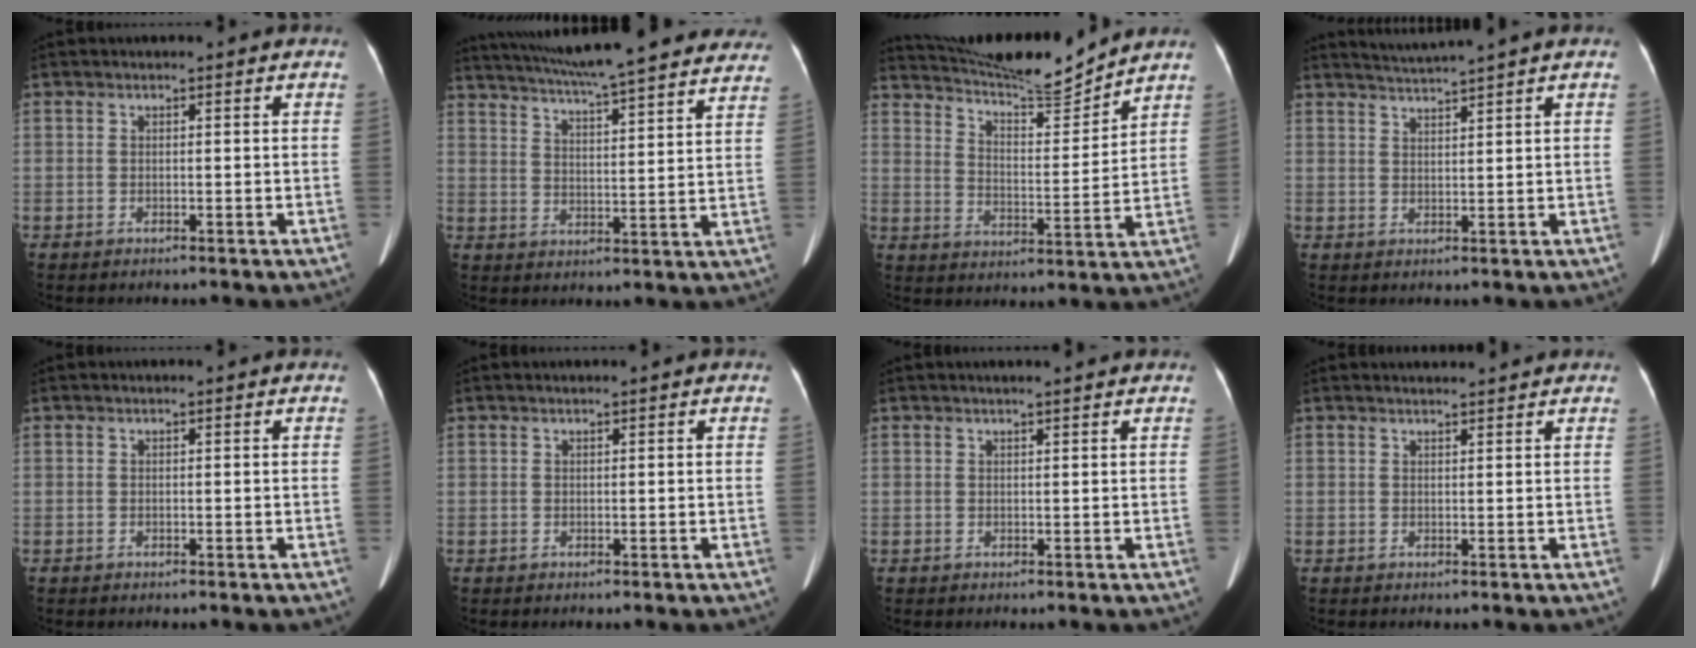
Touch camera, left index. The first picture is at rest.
{"total": 28.8, "force": [25.5, 2.8, 13.1], "torque": [-0.216, -0.021, 0.326]}
{"total": 13.1, "force": [12.7, -0.7, 3.3], "torque": [-0.064, -0.016, 0.207]}
{"total": 3.7, "force": [3.3, -1.6, 0.4], "torque": [-0.008, 0.001, 0.065]}
{"total": 0.0}
{"total": 0.9, "force": [0.8, -0.1, 0.4], "torque": [-0.005, 0.013, 0.017]}
{"total": 3.6, "force": [3.3, 0.0, 1.6], "torque": [-0.020, 0.015, 0.039]}
{"total": 3.8, "force": [3.8, 0.0, 0.8], "torque": [-0.014, 0.019, 0.047]}